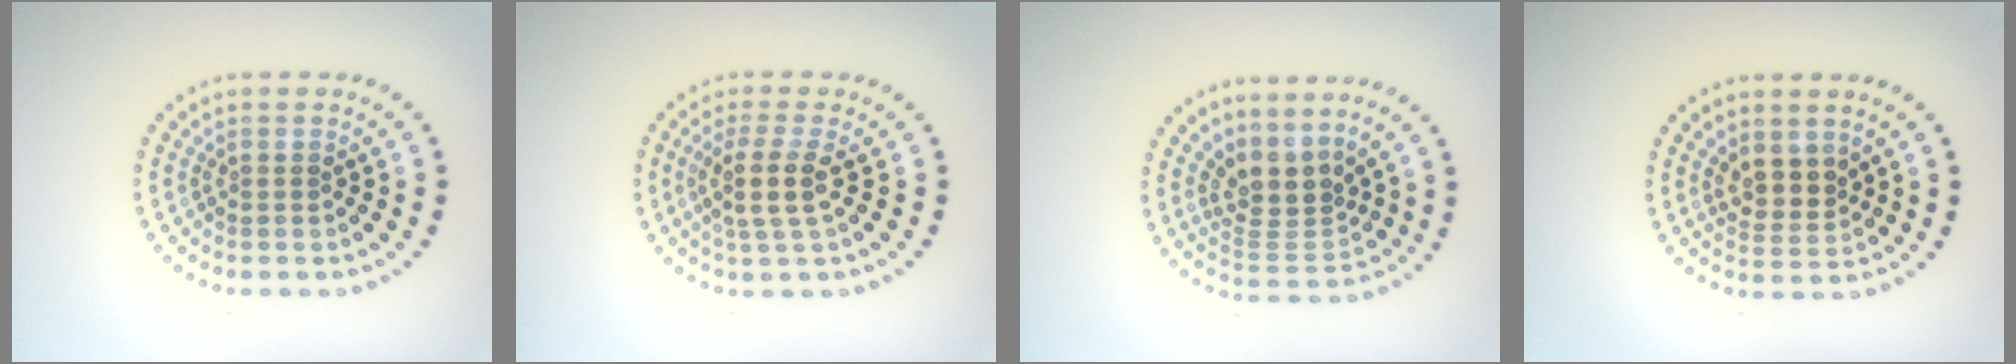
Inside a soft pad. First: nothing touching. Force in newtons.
{"total": 2.8, "press": 2.3, "slide": 1.6}
{"total": 3.4, "press": 2.5, "slide": 2.4}
{"total": 2.5, "press": 2.2, "slide": 1.2}